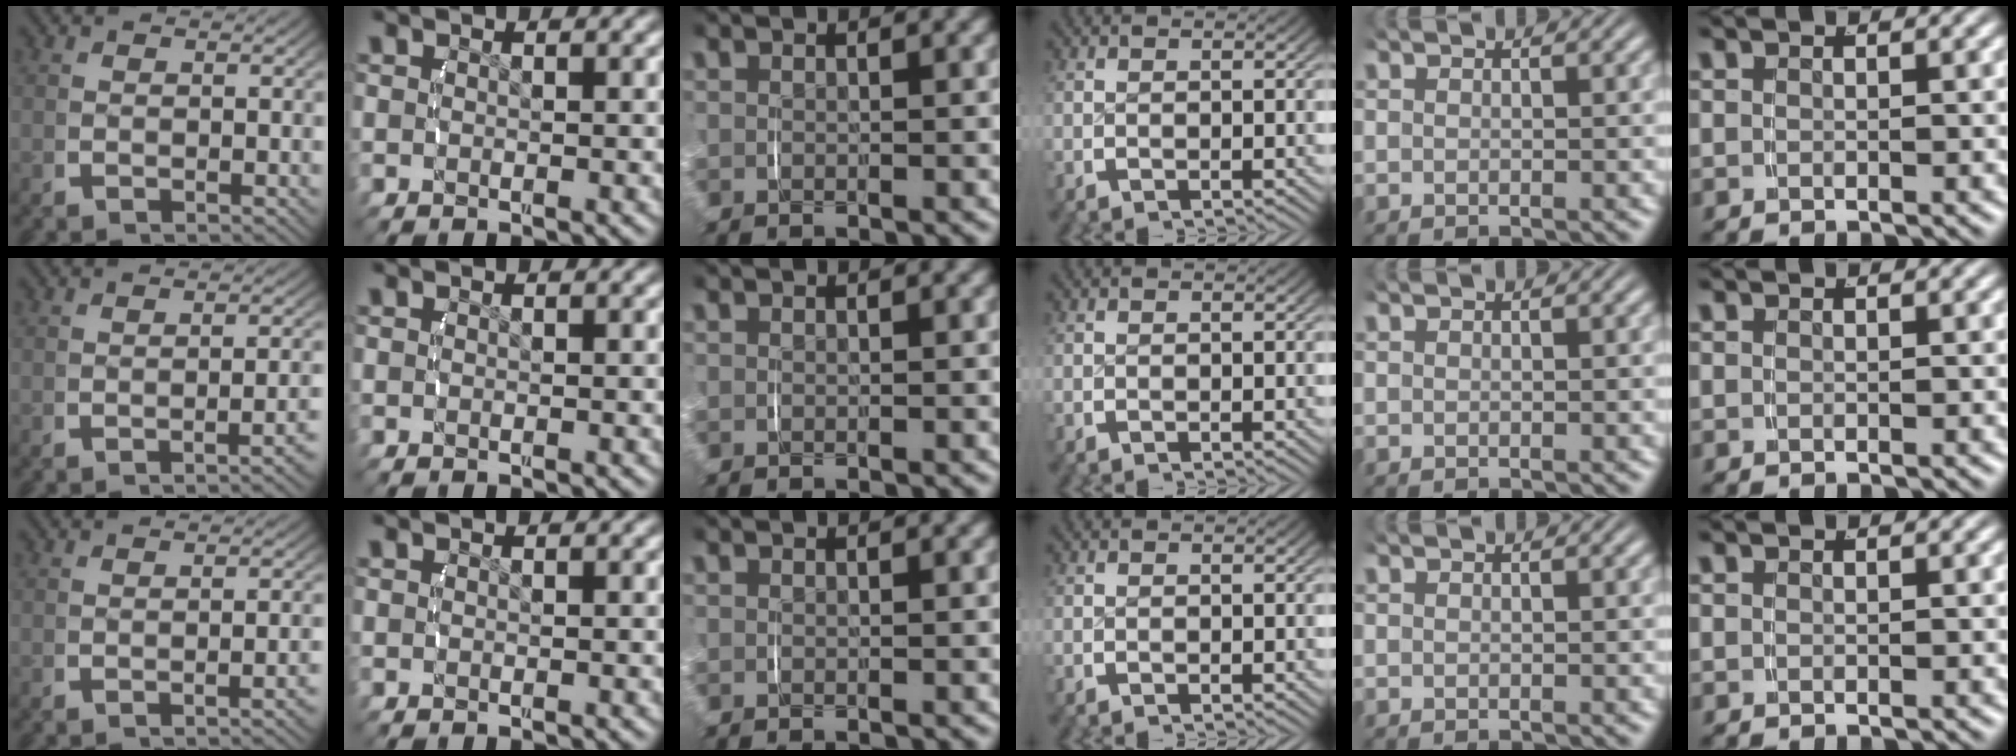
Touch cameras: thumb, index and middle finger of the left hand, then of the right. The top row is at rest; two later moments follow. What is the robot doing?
{"motion": "lift_and_place", "object": "measuring cup"}